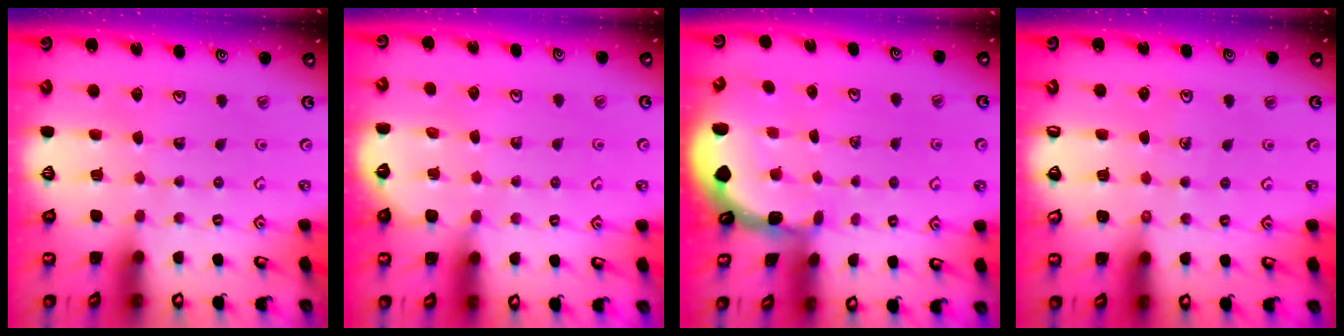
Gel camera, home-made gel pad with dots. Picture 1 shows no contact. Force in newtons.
{"total": 3.1, "press": 2.5, "slide": 1.8}
{"total": 1.5, "press": 1.5, "slide": 0.2}
{"total": 4.5, "press": 4.4, "slide": 0.6}